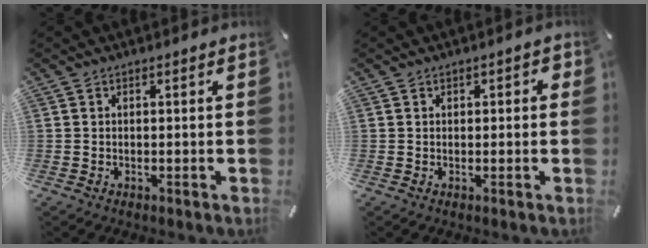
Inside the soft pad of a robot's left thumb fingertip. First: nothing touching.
{"total": 1.1, "force": [-0.1, 0.9, 0.7], "torque": [-0.012, 0.006, -0.005]}